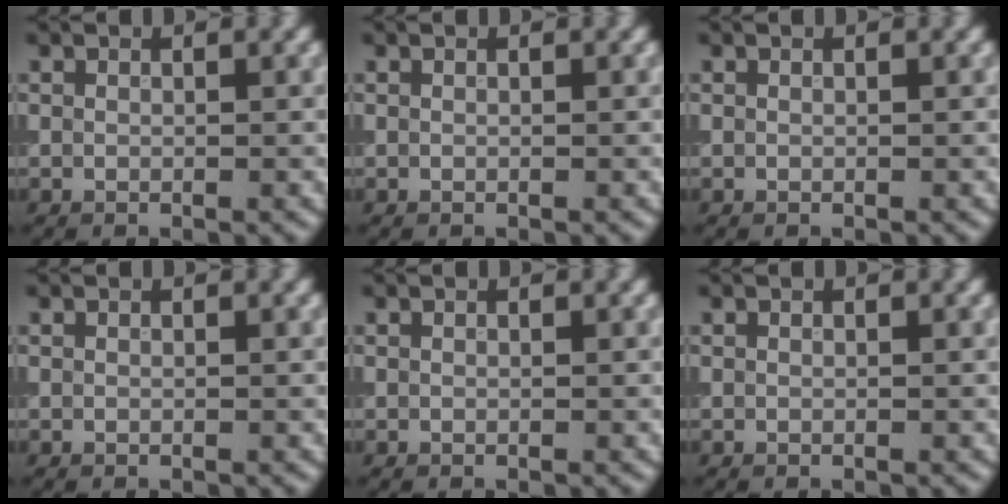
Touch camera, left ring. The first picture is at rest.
{"total": 0.0}
{"total": 0.0}
{"total": 0.0}
{"total": 0.0}
{"total": 0.0}